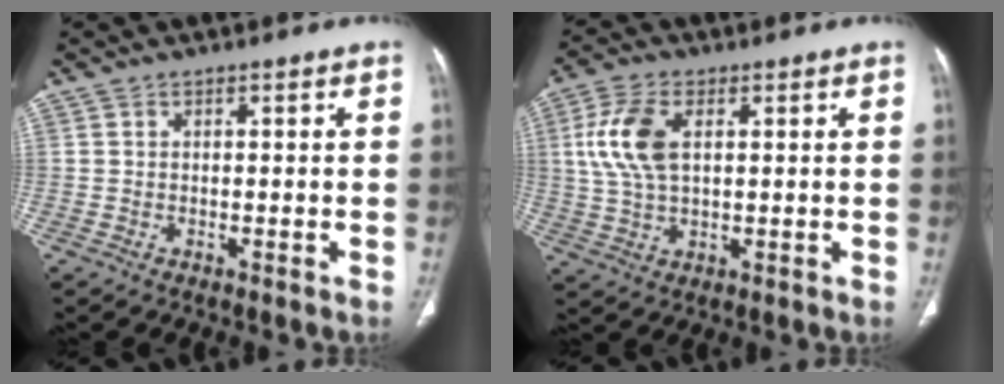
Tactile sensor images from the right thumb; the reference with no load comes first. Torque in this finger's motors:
{"motor_torque": [-0.05, 0.89, 0.06, -0.06, 0.11]}